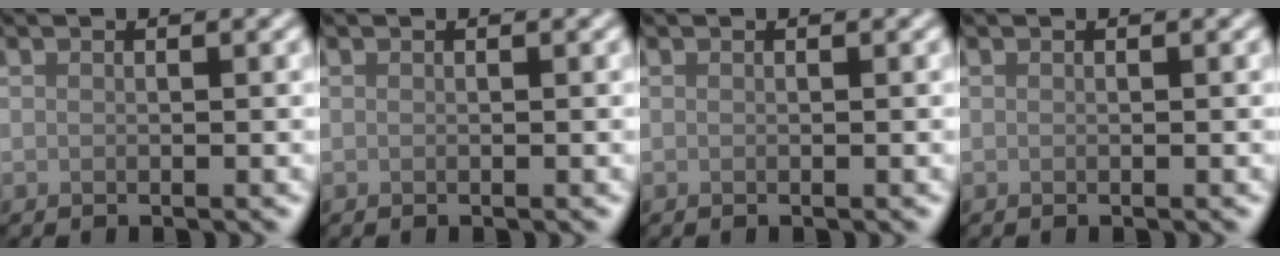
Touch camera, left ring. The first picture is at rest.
{"total": 0.0}
{"total": 0.0}
{"total": 0.0}